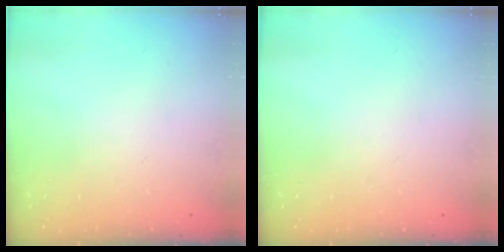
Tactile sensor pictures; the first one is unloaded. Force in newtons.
{"total": 0.0}